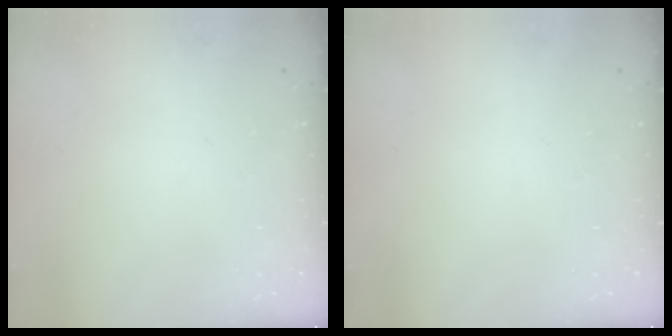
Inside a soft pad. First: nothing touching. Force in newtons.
{"total": 0.0}